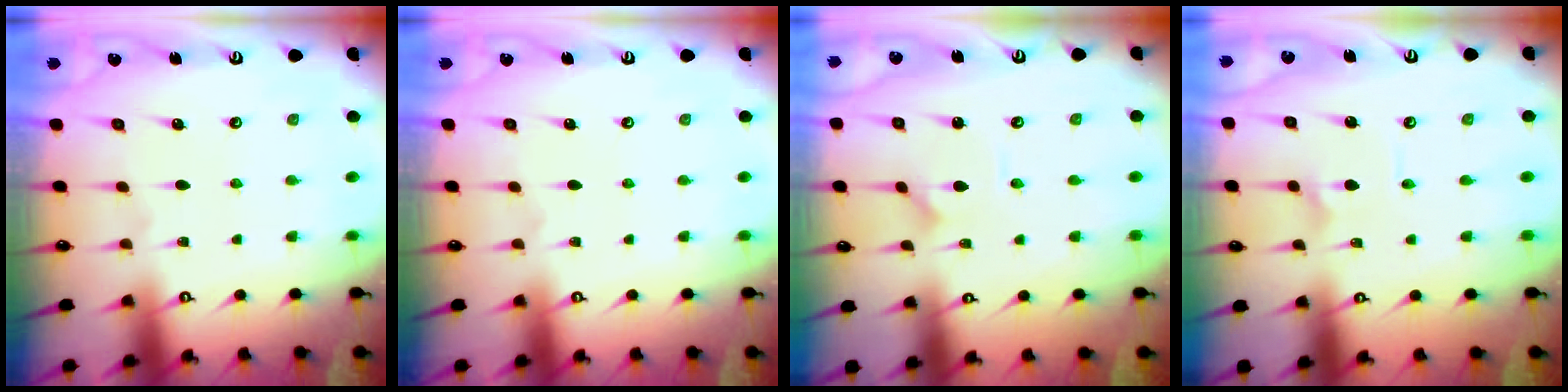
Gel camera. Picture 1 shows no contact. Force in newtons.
{"total": 0.0}
{"total": 1.0, "press": 1.0, "slide": 0.1}
{"total": 1.8, "press": 1.8, "slide": 0.1}